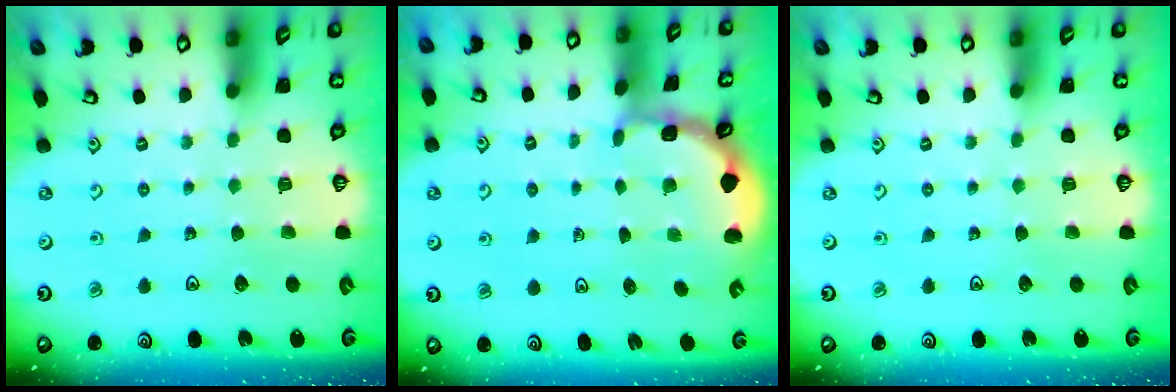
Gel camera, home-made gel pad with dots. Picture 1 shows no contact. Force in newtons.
{"total": 1.9, "press": 1.9, "slide": 0.3}
{"total": 0.0}